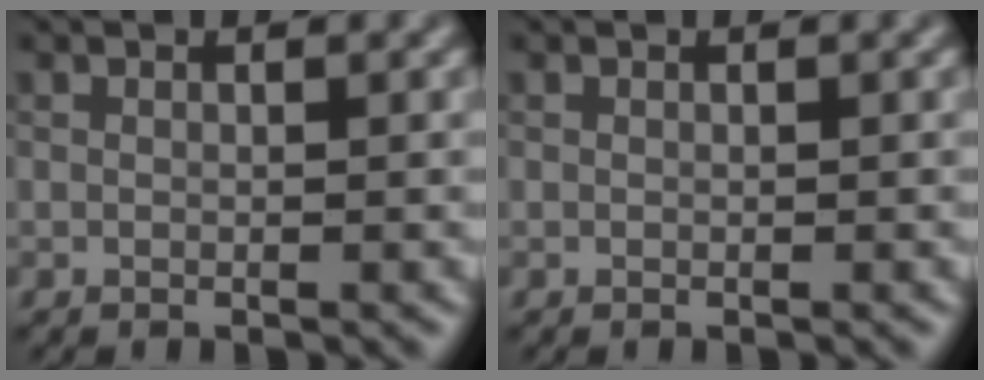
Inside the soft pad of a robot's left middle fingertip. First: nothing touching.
{"total": 0.0}